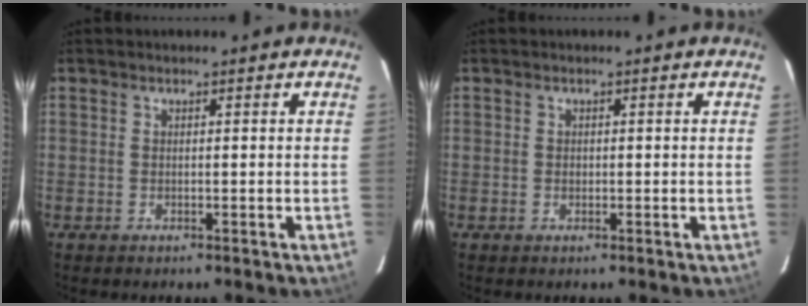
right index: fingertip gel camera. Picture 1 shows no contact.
{"total": 0.8, "force": [-0.1, 0.6, 0.4], "torque": [-0.005, 0.002, -0.002]}